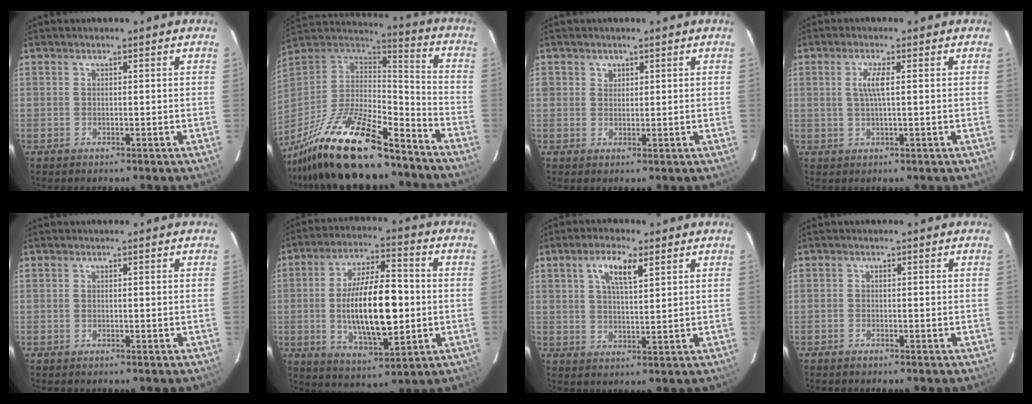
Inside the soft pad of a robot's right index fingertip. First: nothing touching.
{"total": 26.7, "force": [-19.4, 8.0, 16.4], "torque": [-0.322, -0.035, -0.323]}
{"total": 2.0, "force": [0.9, 1.7, 0.2], "torque": [0.003, 0.008, 0.015]}
{"total": 3.1, "force": [0.5, 0.1, 3.1], "torque": [-0.063, 0.000, 0.011]}
{"total": 0.0}
{"total": 17.0, "force": [-1.4, 6.6, 15.6], "torque": [-0.280, 0.000, -0.015]}
{"total": 6.2, "force": [3.1, 1.9, 5.0], "torque": [-0.091, 0.008, 0.056]}
{"total": 0.5, "force": [-0.5, 0.1, 0.0], "torque": [-0.002, 0.001, -0.011]}